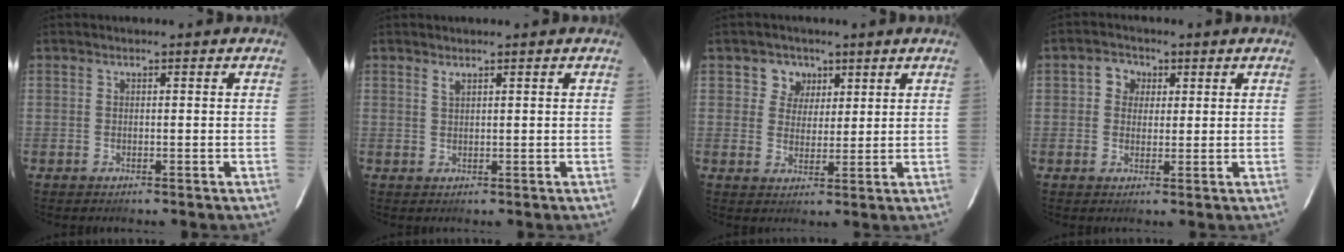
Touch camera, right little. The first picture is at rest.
{"total": 0.8, "force": [0.6, -0.1, 0.5], "torque": [-0.009, -0.001, 0.012]}
{"total": 4.4, "force": [2.0, 3.9, 0.7], "torque": [-0.004, 0.010, 0.033]}
{"total": 3.6, "force": [0.8, 3.3, 1.1], "torque": [-0.016, 0.013, 0.007]}